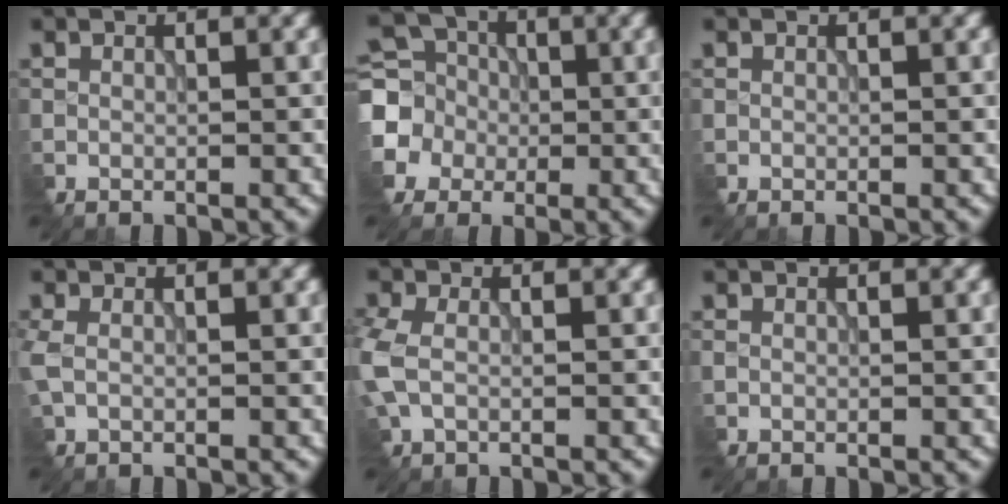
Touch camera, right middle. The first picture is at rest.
{"total": 5.3, "force": [-0.8, 4.9, 1.7], "torque": [-0.045, 0.001, -0.025]}
{"total": 0.0}
{"total": 1.8, "force": [0.0, 1.1, 1.5], "torque": [-0.049, 0.003, 0.000]}
{"total": 3.8, "force": [-0.2, 2.5, 2.8], "torque": [-0.095, -0.001, -0.009]}
{"total": 0.0}